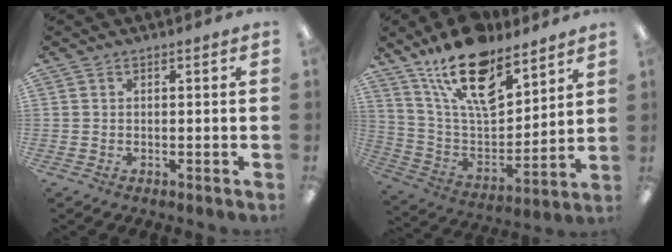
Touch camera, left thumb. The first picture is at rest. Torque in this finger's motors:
{"motor_torque": [1.98, 1.98, 1.41, -1.36, 0.18]}